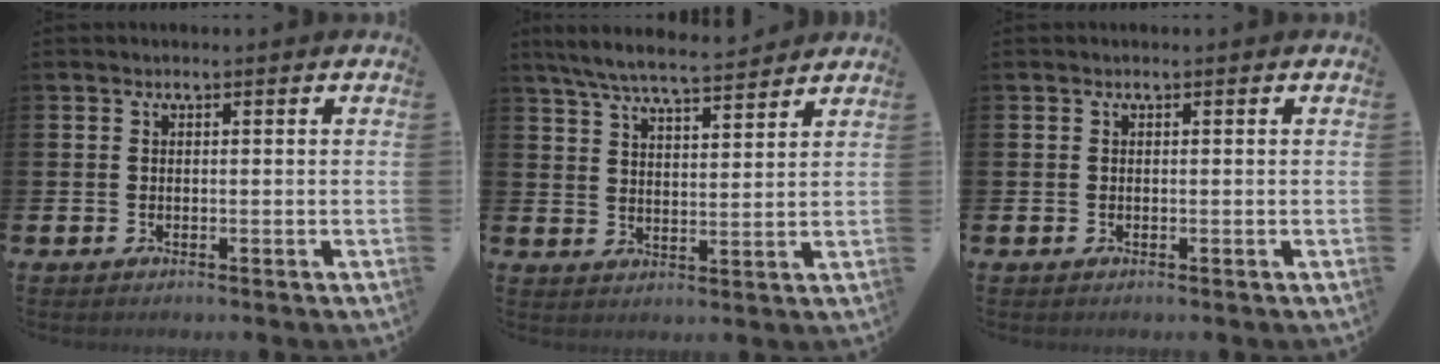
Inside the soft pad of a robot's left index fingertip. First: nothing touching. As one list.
[{"total": 7.0, "force": [6.6, 0.6, 2.1], "torque": [-0.067, -0.031, 0.119]}, {"total": 0.0}]